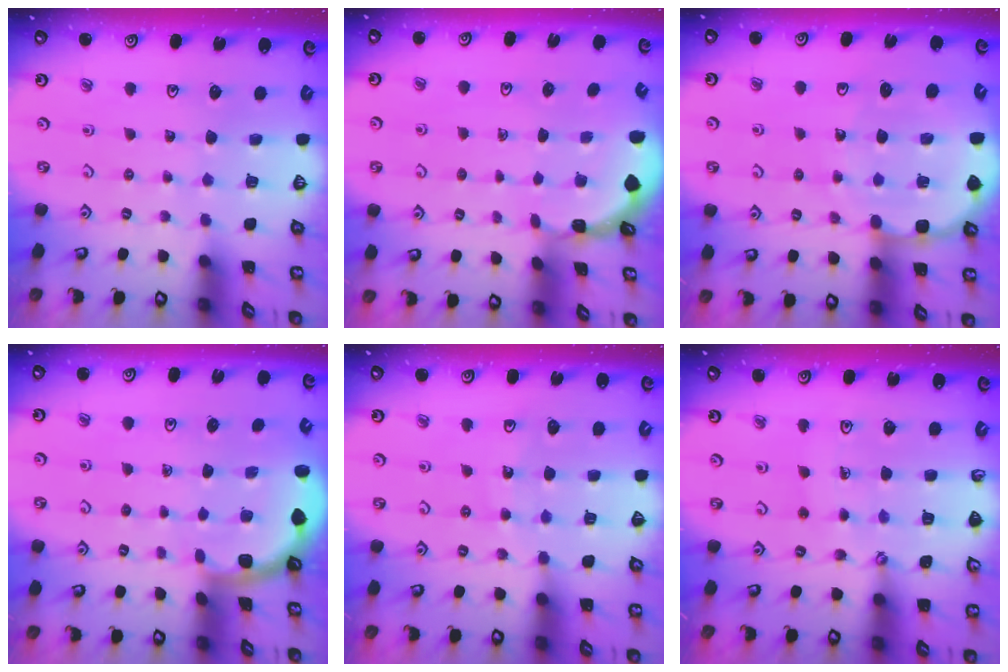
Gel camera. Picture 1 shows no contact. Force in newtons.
{"total": 0.7, "press": 0.6, "slide": 0.1}
{"total": 9.3, "press": 9.1, "slide": 2.0}
{"total": 1.9, "press": 1.9, "slide": 0.0}
{"total": 10.0, "press": 9.6, "slide": 2.9}
{"total": 4.1, "press": 3.8, "slide": 1.4}